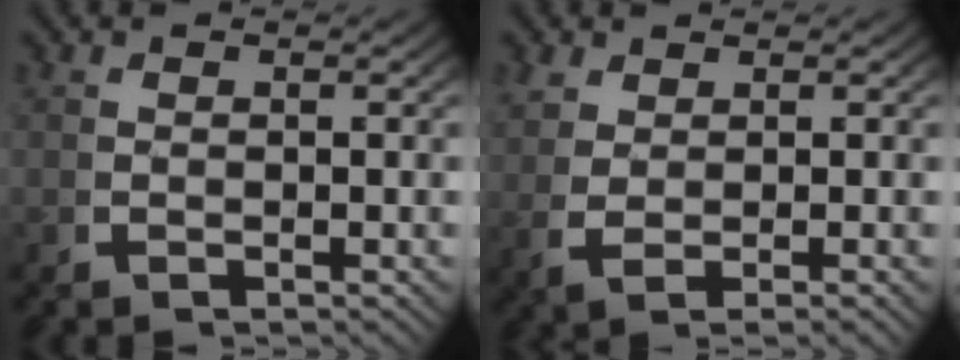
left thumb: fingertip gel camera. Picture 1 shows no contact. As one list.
[{"total": 2.0, "force": [0.9, 0.2, 1.7], "torque": [-0.041, -0.003, 0.028]}]